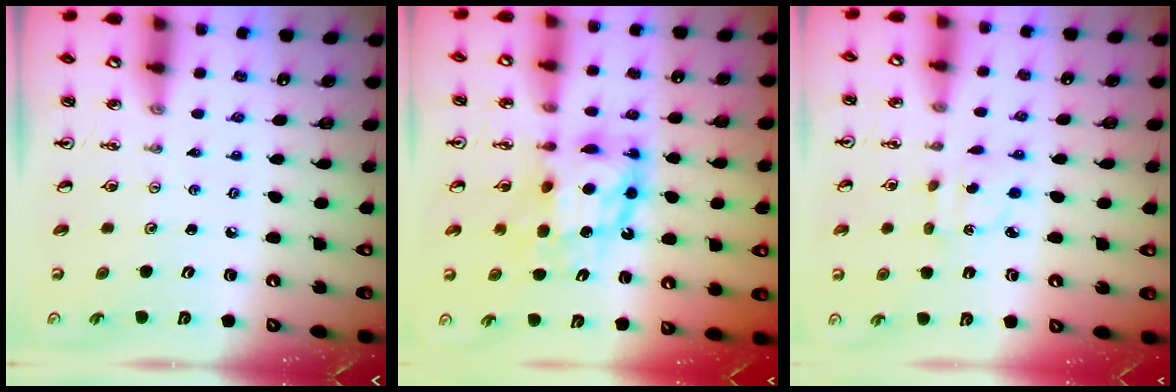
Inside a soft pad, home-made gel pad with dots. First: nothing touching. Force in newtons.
{"total": 10.9, "press": 10.8, "slide": 0.7}
{"total": 2.3, "press": 2.2, "slide": 0.6}